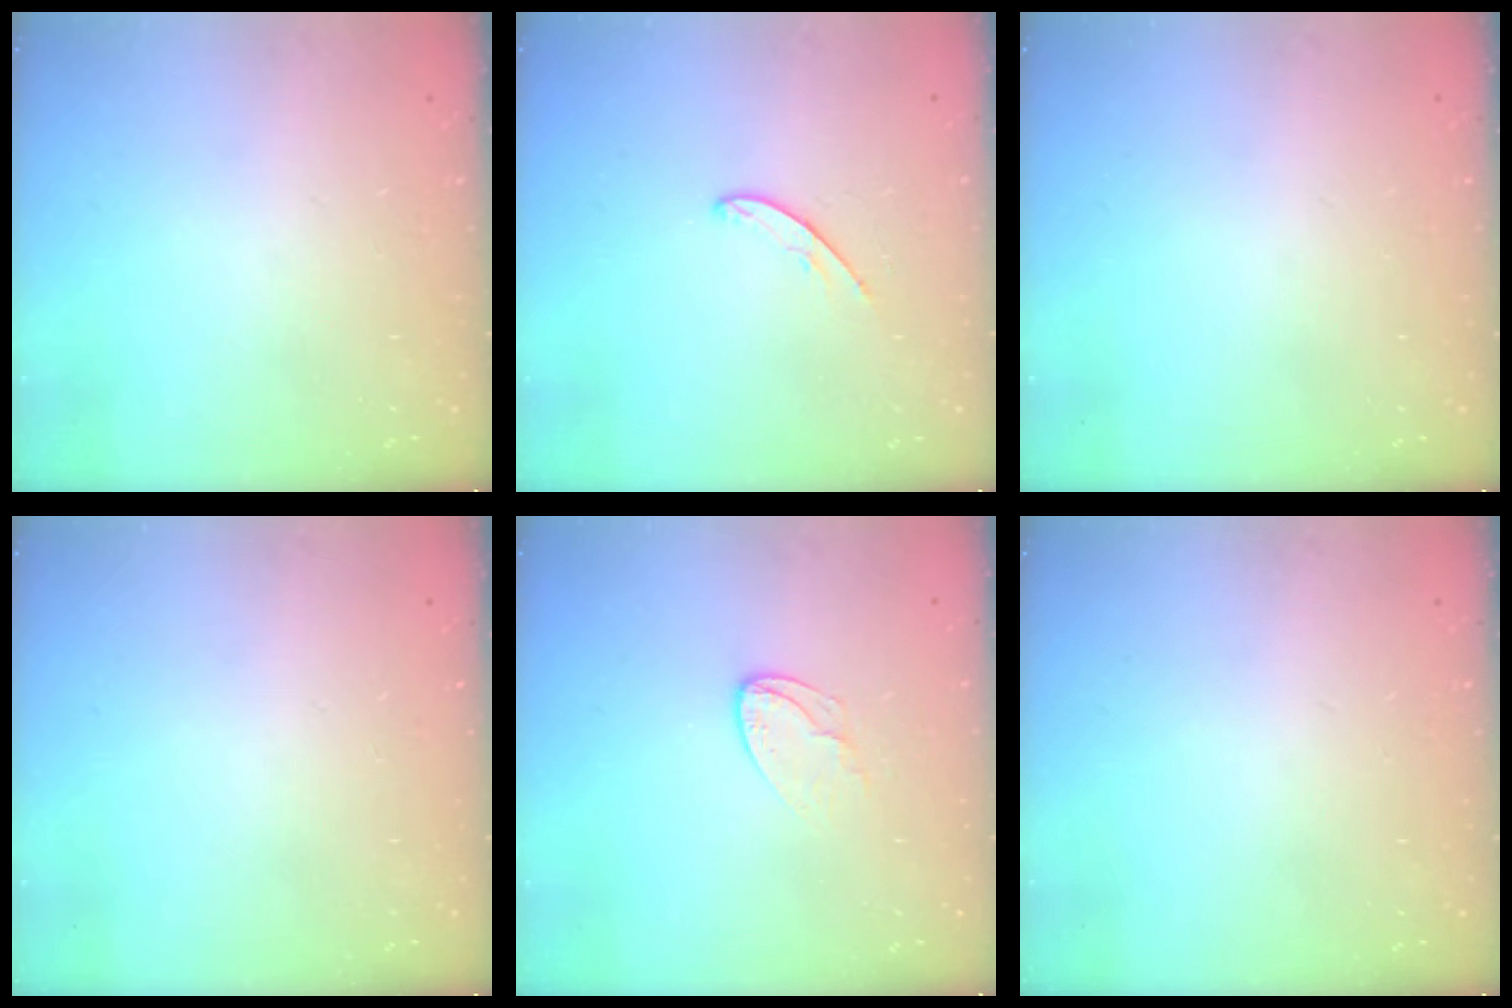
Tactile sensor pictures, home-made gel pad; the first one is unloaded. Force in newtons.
{"total": 4.4, "press": 4.4, "slide": 0.3}
{"total": 0.0}
{"total": 0.0}
{"total": 5.0, "press": 5.0, "slide": 0.4}
{"total": 0.0}